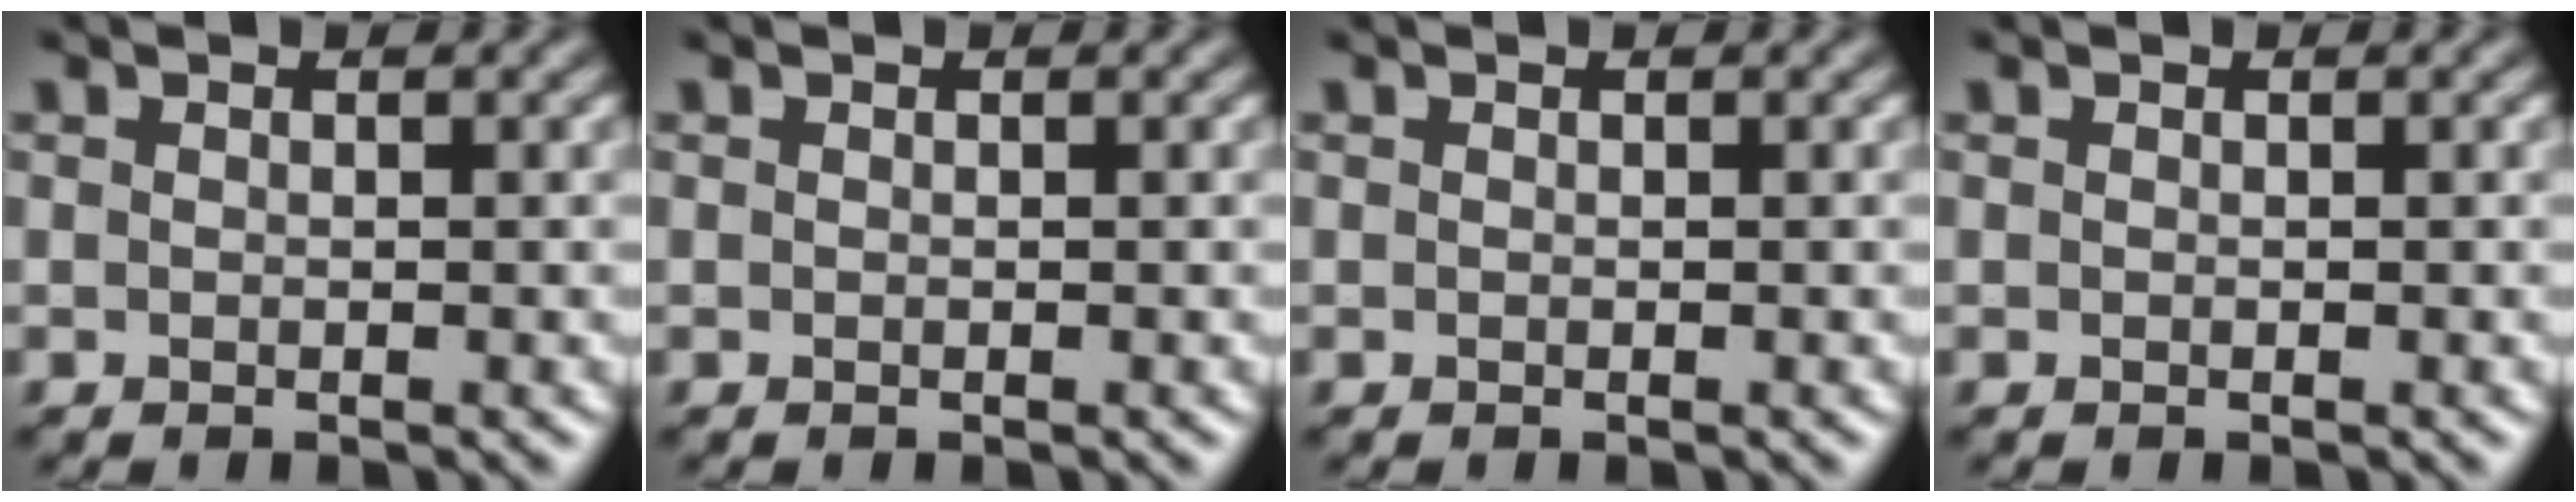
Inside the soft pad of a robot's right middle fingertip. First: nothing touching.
{"total": 0.0}
{"total": 0.0}
{"total": 0.0}